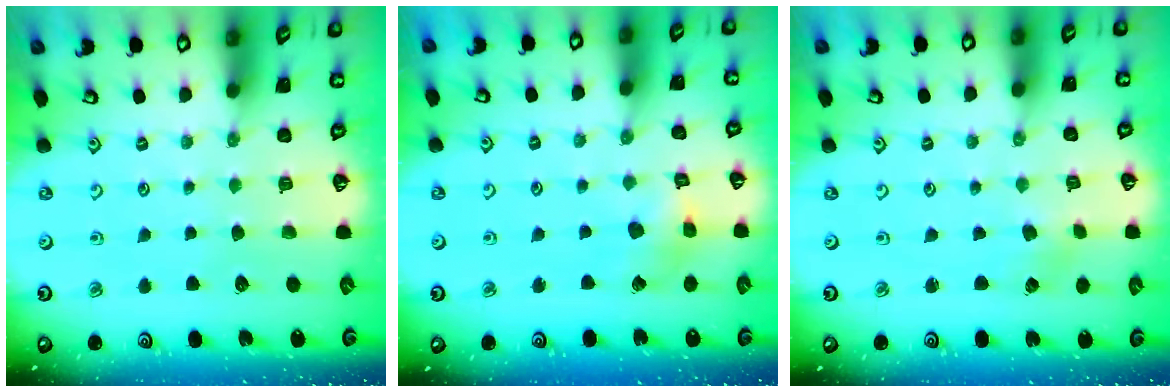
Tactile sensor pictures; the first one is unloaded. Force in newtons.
{"total": 5.9, "press": 5.9, "slide": 0.5}
{"total": 2.2, "press": 2.2, "slide": 0.2}